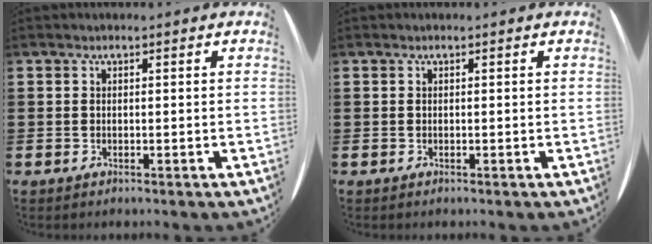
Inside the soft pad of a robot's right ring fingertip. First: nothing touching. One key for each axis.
{"total": 0.0}